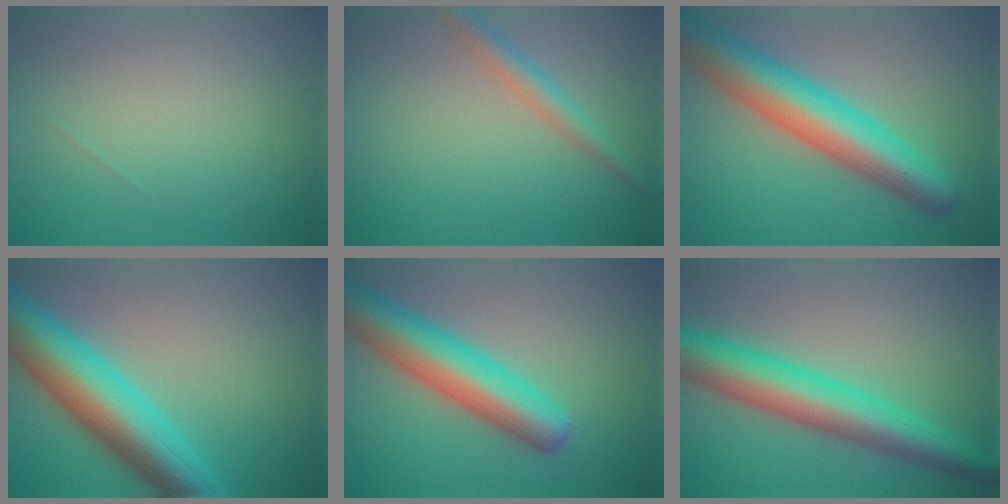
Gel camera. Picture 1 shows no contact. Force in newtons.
{"total": 2.3, "press": 2.3, "slide": 0.1}
{"total": 8.9, "press": 8.9, "slide": 0.4}
{"total": 9.7, "press": 9.7, "slide": 0.1}
{"total": 7.8, "press": 7.8, "slide": 0.3}
{"total": 8.1, "press": 8.1, "slide": 0.1}